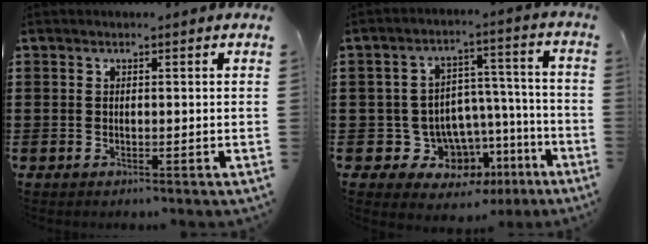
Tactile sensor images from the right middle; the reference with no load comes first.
{"total": 8.2, "force": [-5.0, 6.1, 2.4], "torque": [-0.050, 0.025, -0.078]}